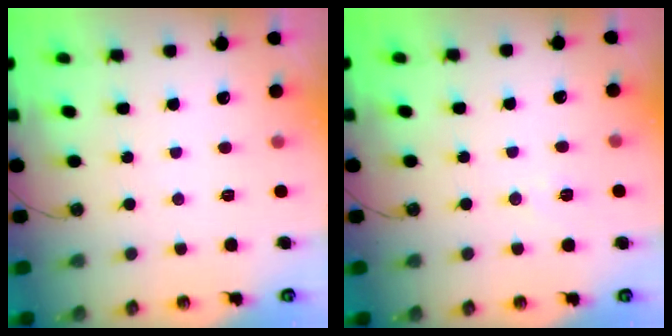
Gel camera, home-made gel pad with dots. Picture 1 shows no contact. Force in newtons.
{"total": 7.3, "press": 5.8, "slide": 4.4}